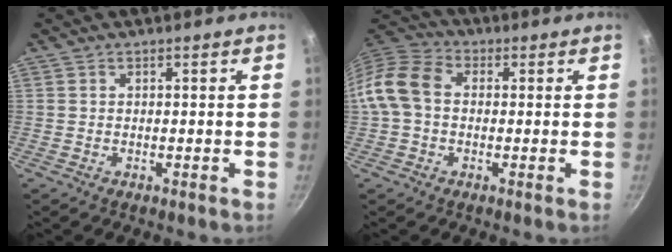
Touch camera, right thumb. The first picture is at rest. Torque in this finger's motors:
{"motor_torque": [-0.28, 0.52, 0.23, -0.23, 0.13]}